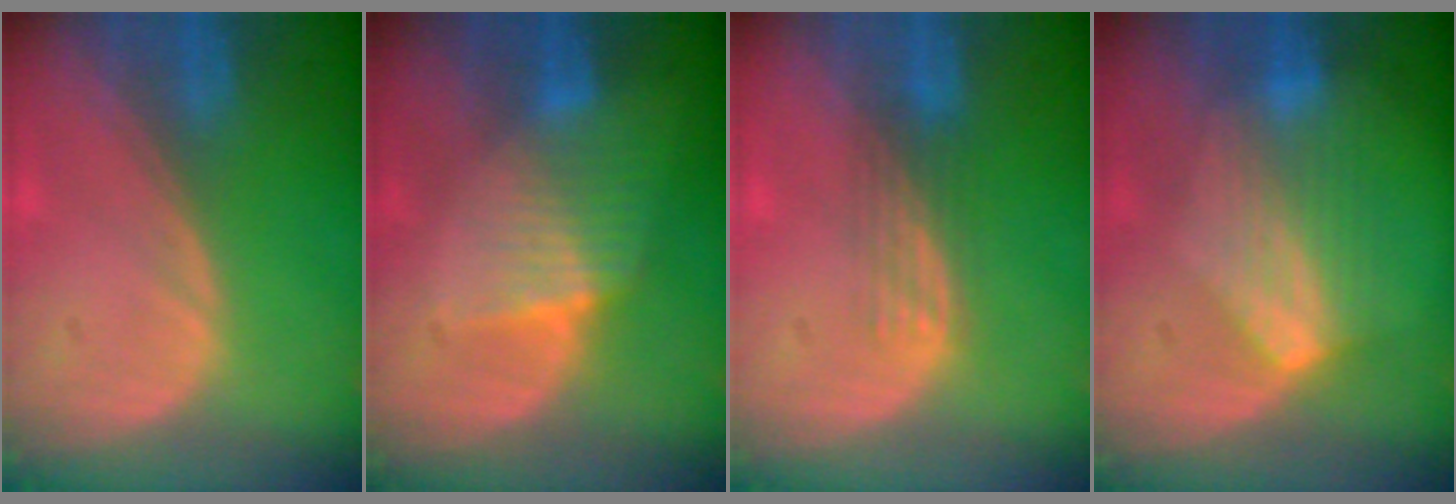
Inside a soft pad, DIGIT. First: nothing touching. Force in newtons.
{"total": 6.5, "press": 5.7, "slide": 3.2}
{"total": 2.9, "press": 2.7, "slide": 1.1}
{"total": 7.0, "press": 6.5, "slide": 2.7}